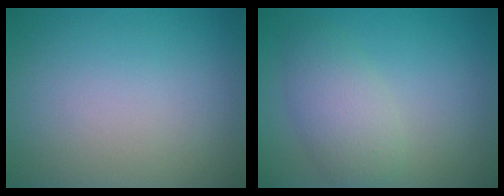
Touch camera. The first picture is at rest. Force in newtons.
{"total": 3.6, "press": 3.6, "slide": 0.1}